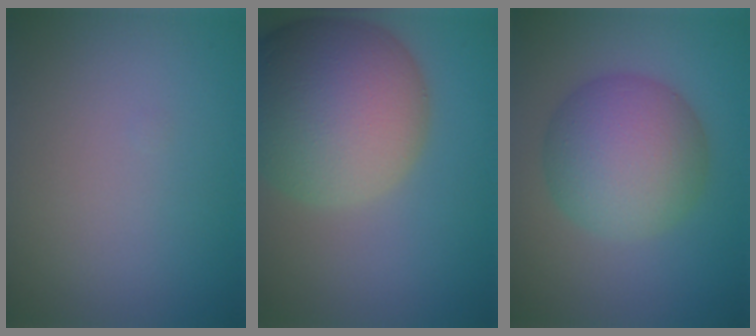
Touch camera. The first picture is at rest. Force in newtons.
{"total": 14.8, "press": 14.8, "slide": 1.0}
{"total": 8.1, "press": 8.1, "slide": 0.1}